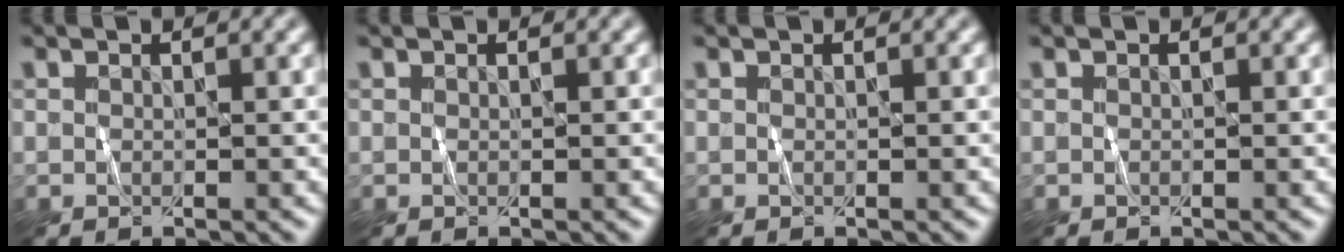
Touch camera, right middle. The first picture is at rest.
{"total": 0.0}
{"total": 0.0}
{"total": 0.0}